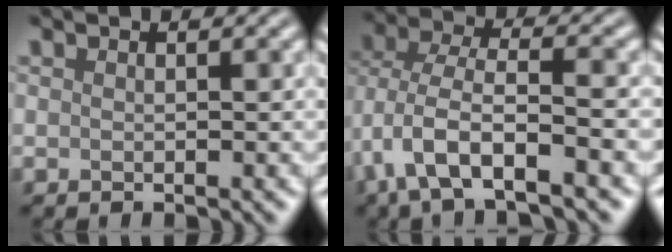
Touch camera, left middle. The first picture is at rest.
{"total": 7.9, "force": [-3.1, 3.7, 6.3], "torque": [-0.127, 0.003, -0.063]}